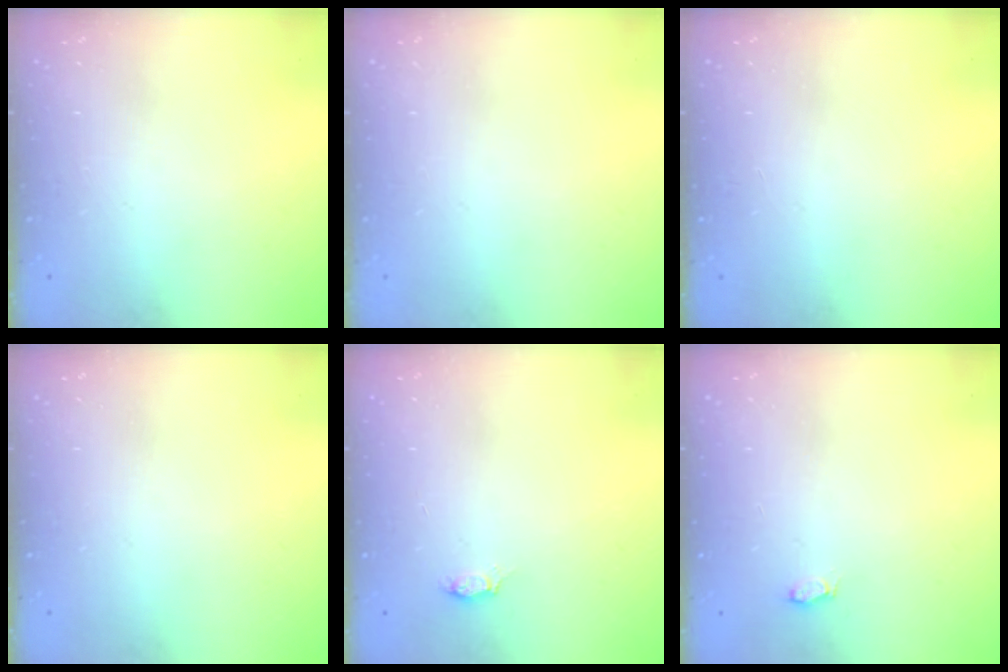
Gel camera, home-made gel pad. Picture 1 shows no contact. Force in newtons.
{"total": 0.0}
{"total": 1.2, "press": 1.1, "slide": 0.2}
{"total": 0.0}
{"total": 2.0, "press": 2.0, "slide": 0.3}
{"total": 3.6, "press": 3.4, "slide": 1.3}